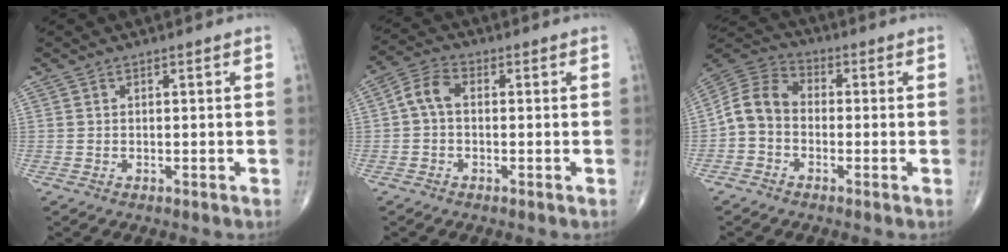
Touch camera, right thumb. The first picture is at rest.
{"total": 4.9, "force": [0.0, 3.1, 3.8], "torque": [-0.071, 0.016, -0.011]}
{"total": 8.3, "force": [-1.6, 6.4, 5.0], "torque": [-0.085, 0.030, -0.050]}